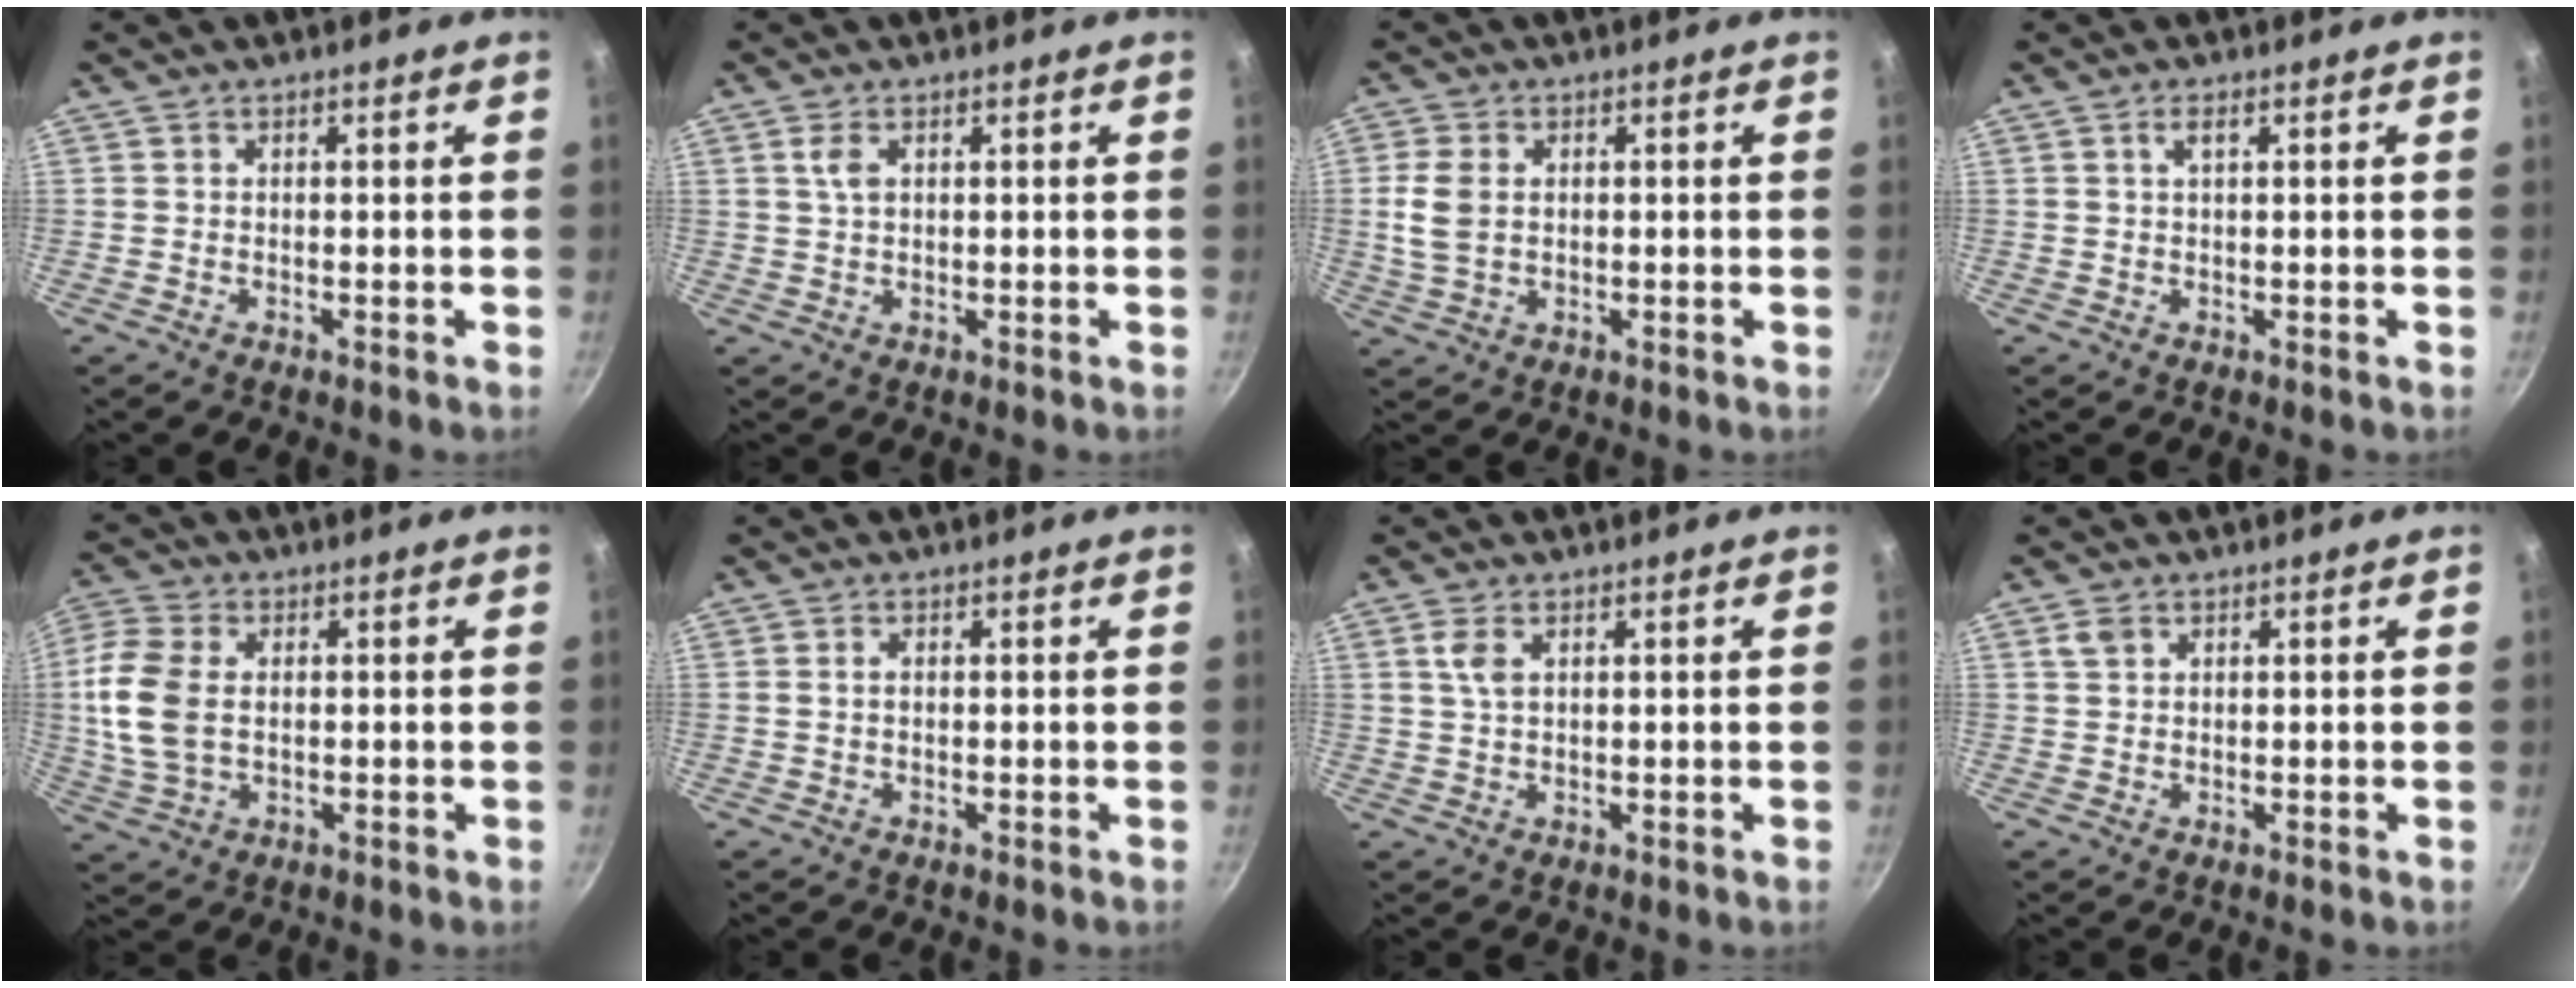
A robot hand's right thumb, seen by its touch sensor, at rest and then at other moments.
{"total": 2.7, "force": [1.0, 1.4, 2.1], "torque": [-0.039, -0.003, 0.021]}
{"total": 6.2, "force": [0.5, 4.3, 4.5], "torque": [-0.091, 0.004, 0.011]}
{"total": 1.5, "force": [0.6, 0.5, 1.3], "torque": [-0.025, 0.003, 0.013]}
{"total": 11.4, "force": [0.5, 7.4, 8.6], "torque": [-0.180, 0.008, 0.006]}
{"total": 1.2, "force": [0.1, 0.8, 0.9], "torque": [-0.016, 0.003, 0.001]}
{"total": 3.3, "force": [1.3, 1.7, 2.6], "torque": [-0.051, -0.003, 0.026]}
{"total": 2.2, "force": [1.1, 1.6, 1.2], "torque": [-0.018, 0.000, 0.022]}